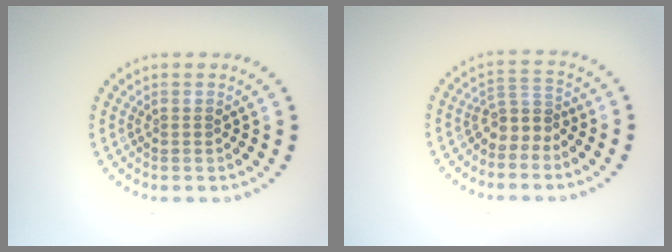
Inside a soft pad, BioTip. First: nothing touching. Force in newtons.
{"total": 2.5, "press": 1.8, "slide": 1.8}